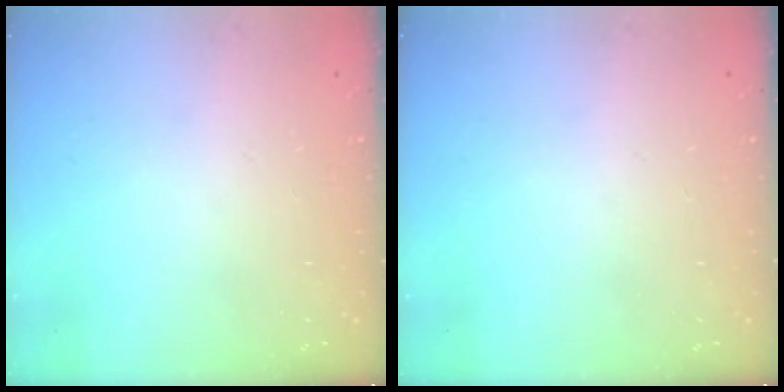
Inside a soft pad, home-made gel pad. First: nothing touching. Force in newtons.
{"total": 0.0}